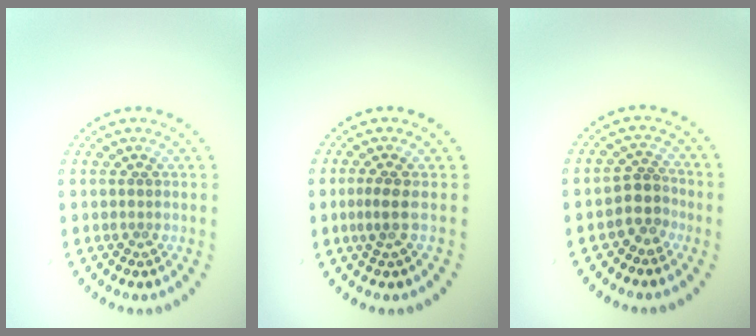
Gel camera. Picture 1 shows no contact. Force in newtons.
{"total": 1.7, "press": 1.2, "slide": 1.2}
{"total": 2.5, "press": 2.0, "slide": 1.4}